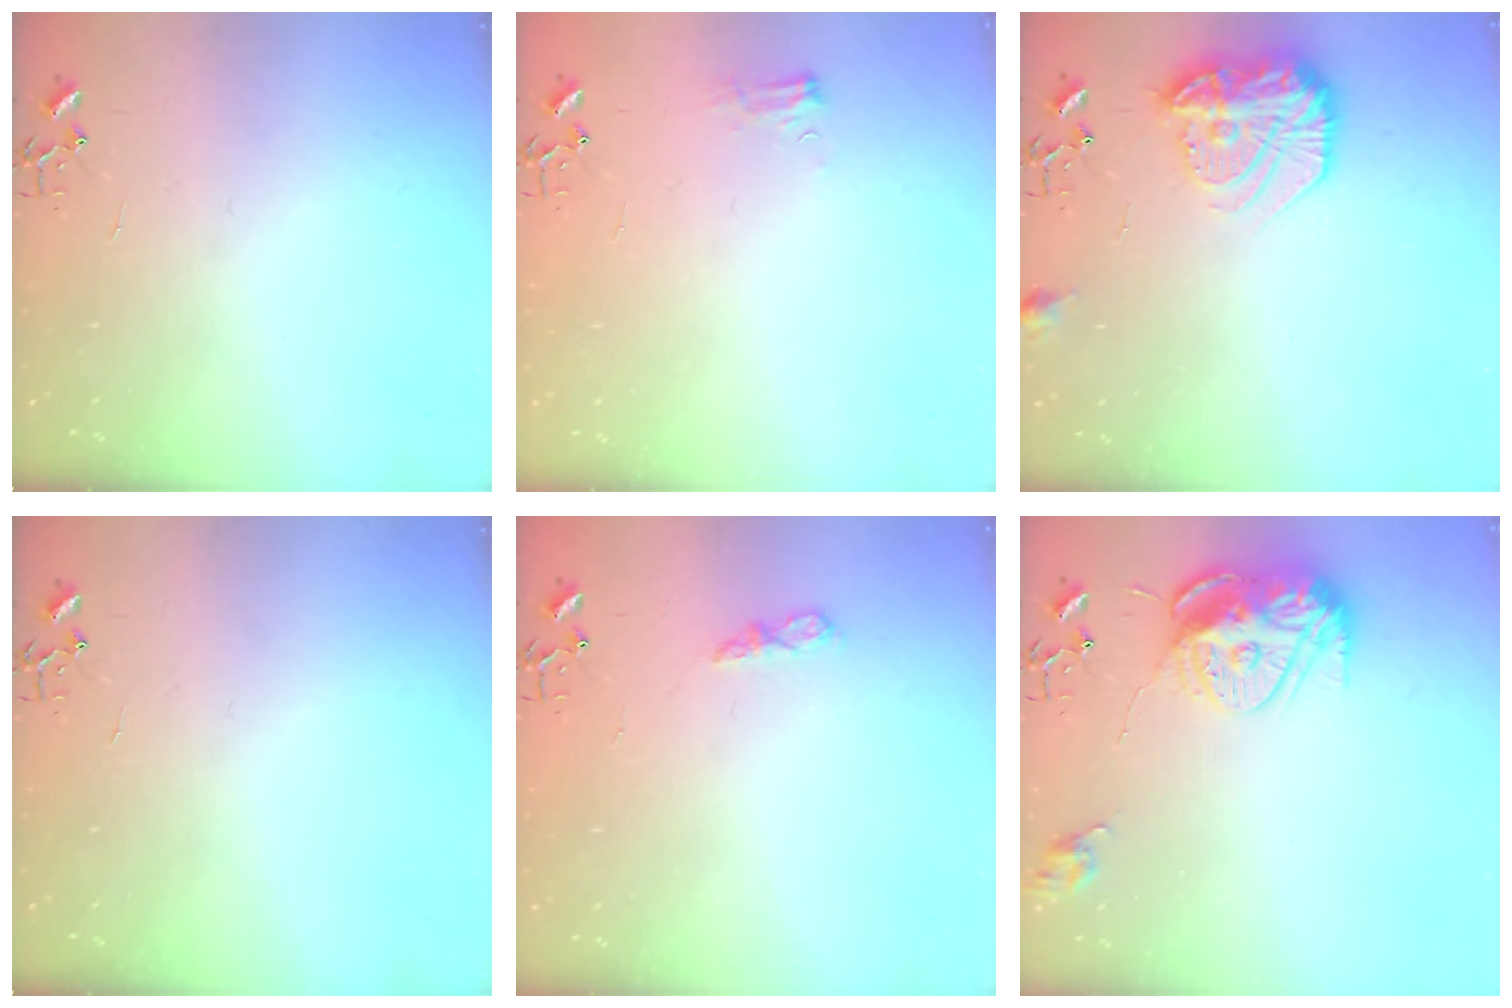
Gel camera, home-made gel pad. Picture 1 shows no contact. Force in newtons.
{"total": 6.2, "press": 6.2, "slide": 0.8}
{"total": 16.8, "press": 16.8, "slide": 1.2}
{"total": 0.0}
{"total": 6.3, "press": 6.2, "slide": 0.6}
{"total": 12.9, "press": 12.9, "slide": 1.2}